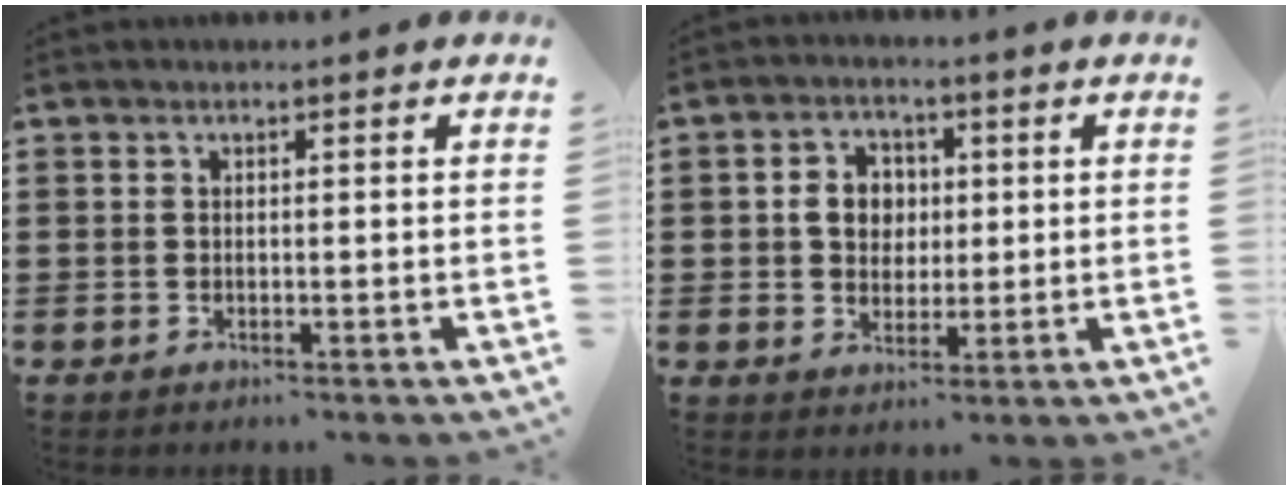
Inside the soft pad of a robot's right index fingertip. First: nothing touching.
{"total": 4.9, "force": [0.5, 4.4, 2.1], "torque": [-0.051, 0.011, 0.004]}